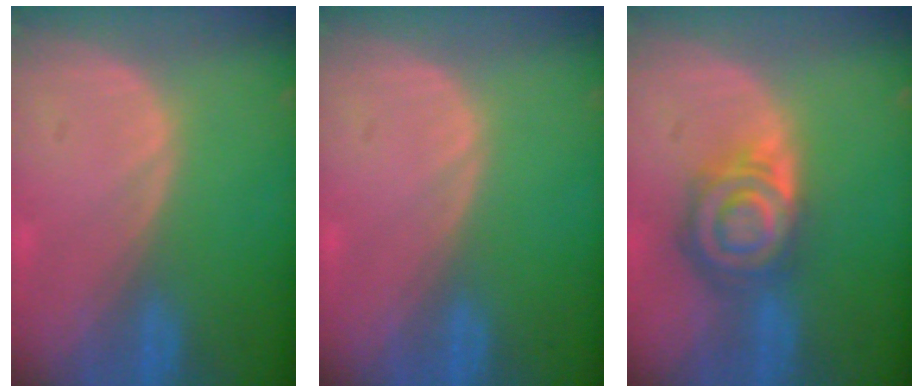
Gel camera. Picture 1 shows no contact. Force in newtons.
{"total": 0.0}
{"total": 7.9, "press": 7.1, "slide": 3.6}